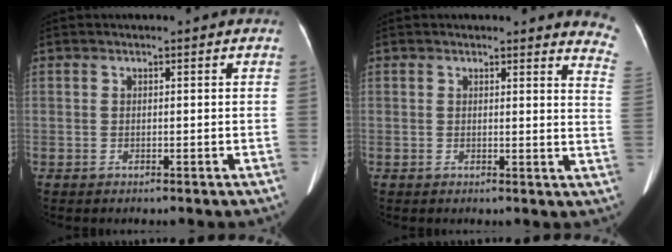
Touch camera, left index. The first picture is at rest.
{"total": 7.8, "force": [7.5, 0.8, 1.8], "torque": [0.004, -0.062, 0.042]}